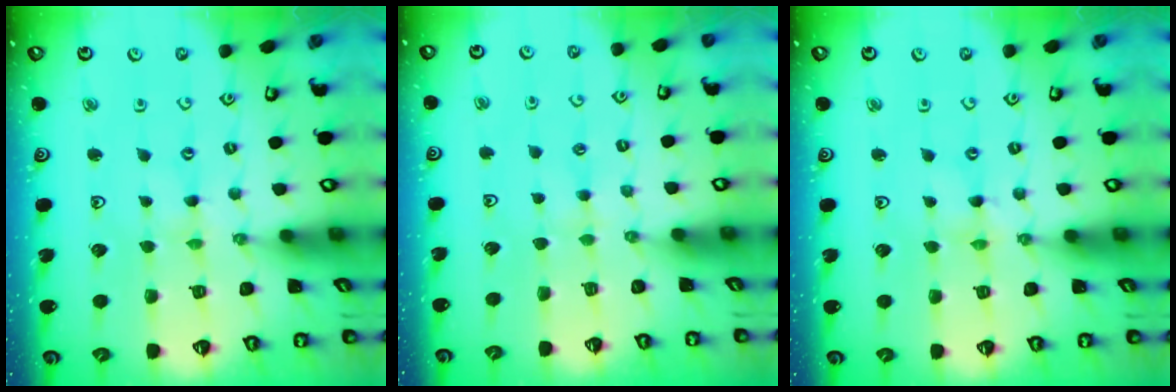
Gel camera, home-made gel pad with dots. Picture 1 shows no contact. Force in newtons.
{"total": 1.9, "press": 1.8, "slide": 0.3}
{"total": 0.9, "press": 0.8, "slide": 0.2}